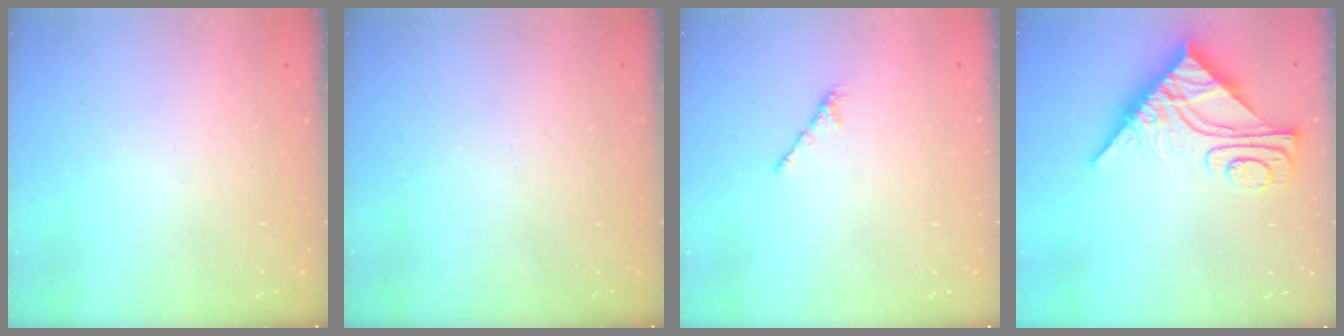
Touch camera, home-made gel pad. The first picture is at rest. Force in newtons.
{"total": 0.0}
{"total": 2.1, "press": 2.0, "slide": 0.7}
{"total": 13.7, "press": 13.7, "slide": 1.2}